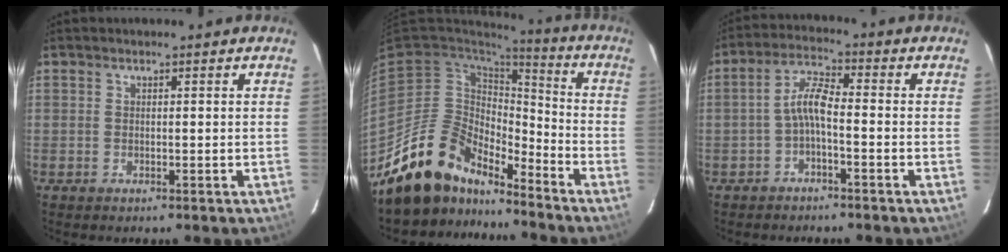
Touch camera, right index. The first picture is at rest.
{"total": 16.0, "force": [-13.8, 6.6, 4.7], "torque": [-0.110, 0.016, -0.243]}
{"total": 4.7, "force": [-1.9, 1.0, 4.1], "torque": [-0.093, 0.015, -0.038]}